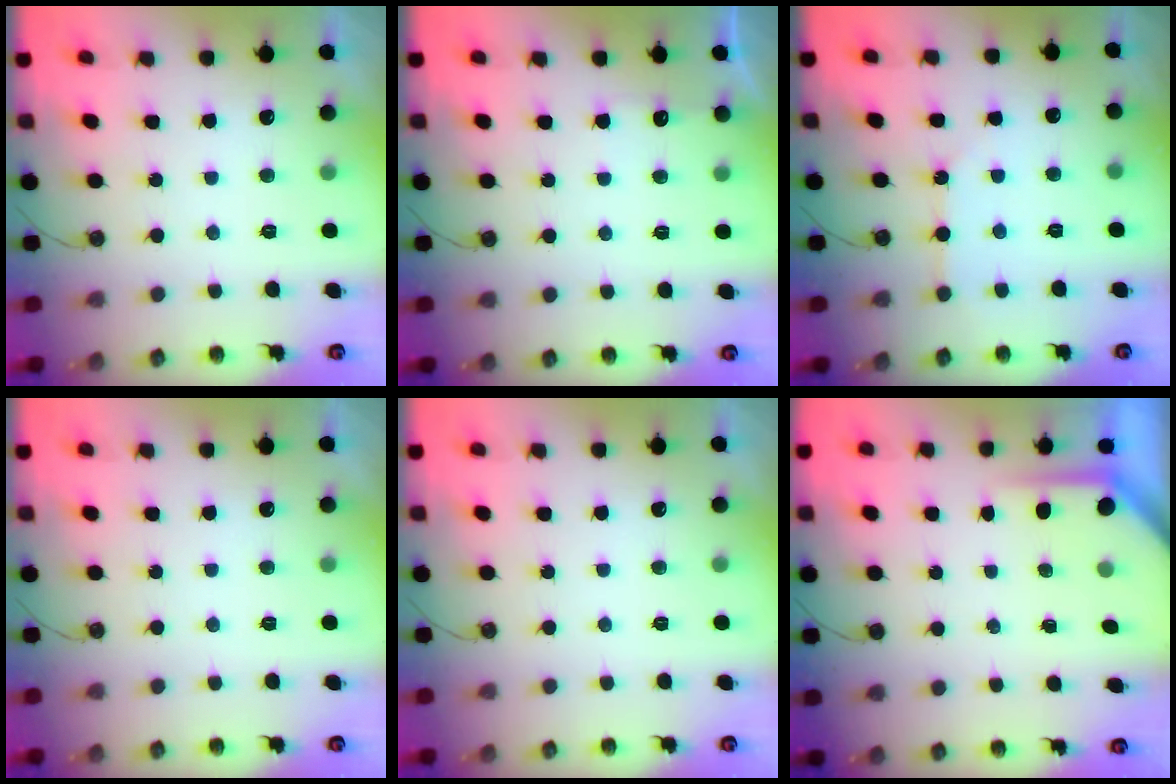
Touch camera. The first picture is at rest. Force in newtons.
{"total": 3.9, "press": 3.9, "slide": 0.4}
{"total": 2.0, "press": 2.0, "slide": 0.1}
{"total": 0.0}
{"total": 0.0}
{"total": 4.0, "press": 4.0, "slide": 0.2}